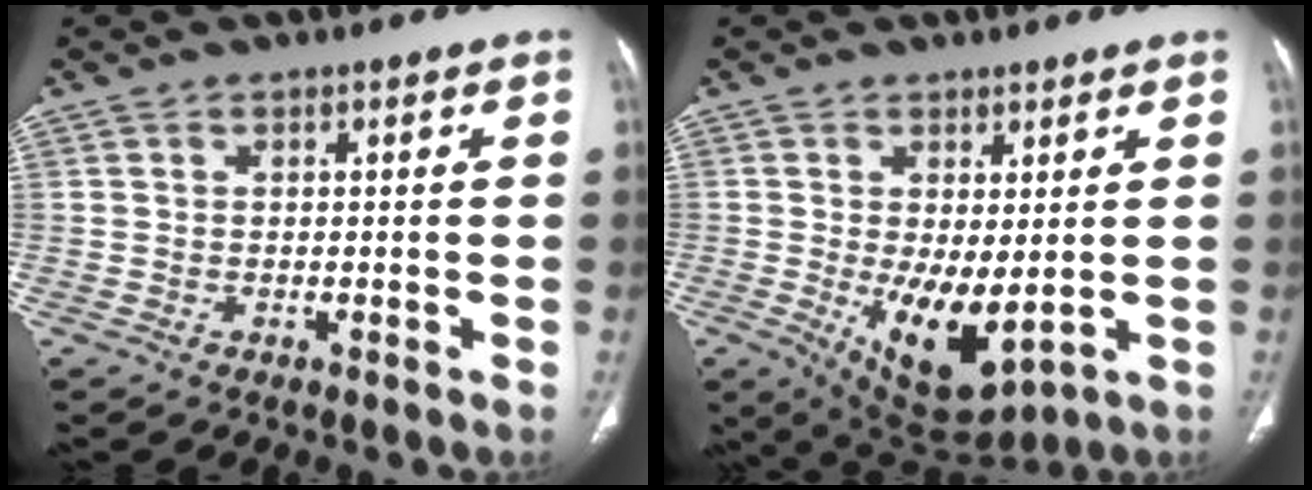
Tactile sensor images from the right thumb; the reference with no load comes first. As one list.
[{"total": 9.9, "force": [-1.1, 4.4, 8.8], "torque": [-0.140, -0.025, 0.004]}]